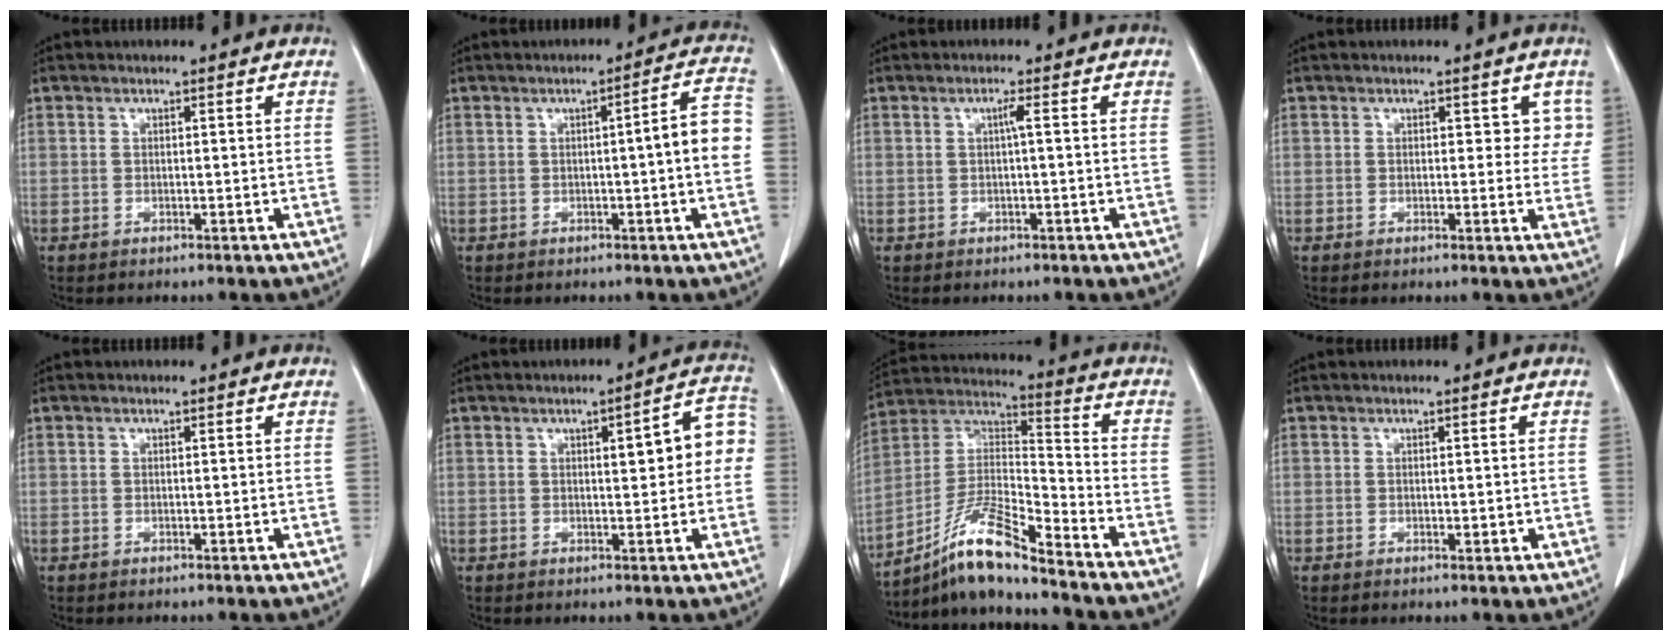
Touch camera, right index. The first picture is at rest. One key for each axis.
{"total": 6.3, "fx": -0.6, "fy": 0.0, "fz": 6.2, "tx": -0.079, "ty": 0.014, "tz": -0.011}
{"total": 1.1, "fx": 0.1, "fy": -0.3, "fz": 1.1, "tx": -0.019, "ty": 0.003, "tz": 0.000}
{"total": 3.1, "fx": 1.3, "fy": 2.2, "fz": 1.9, "tx": 0.001, "ty": 0.006, "tz": 0.010}
{"total": 0.0}
{"total": 7.0, "fx": 0.8, "fy": 1.8, "fz": 6.8, "tx": -0.081, "ty": 0.026, "tz": 0.008}
{"total": 12.4, "fx": -10.0, "fy": 0.4, "fz": 7.3, "tx": -0.152, "ty": 0.007, "tz": -0.184}
{"total": 1.0, "fx": 0.0, "fy": 0.5, "fz": 0.8, "tx": -0.012, "ty": -0.003, "tz": 0.005}